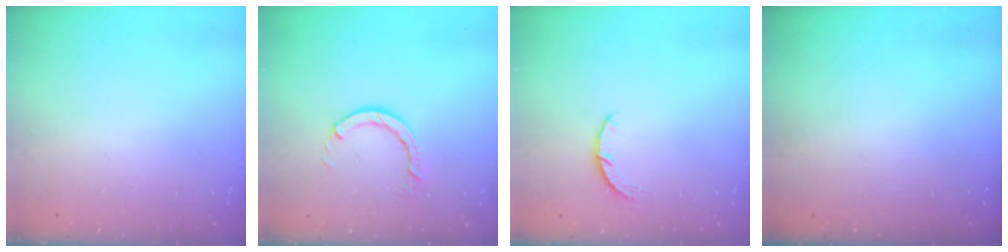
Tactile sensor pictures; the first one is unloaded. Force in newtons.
{"total": 3.8, "press": 3.8, "slide": 0.5}
{"total": 3.4, "press": 3.4, "slide": 0.5}
{"total": 0.0}